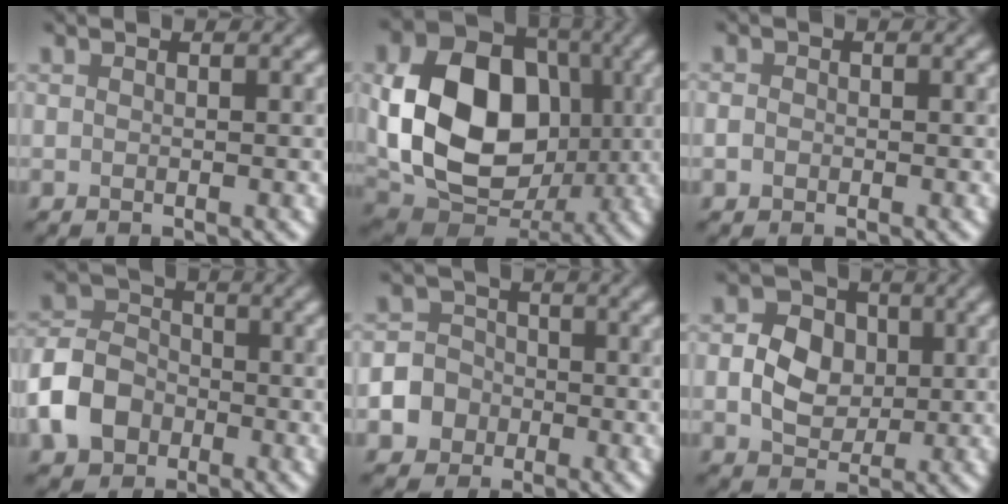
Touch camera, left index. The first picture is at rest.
{"total": 12.3, "force": [0.0, 9.4, 8.0], "torque": [-0.143, -0.007, 0.001]}
{"total": 0.7, "force": [-0.4, 0.6, 0.0], "torque": [0.000, -0.001, -0.008]}
{"total": 5.6, "force": [-2.7, 4.3, 2.4], "torque": [-0.050, 0.004, -0.064]}
{"total": 5.2, "force": [-2.6, 4.5, 0.7], "torque": [0.004, -0.009, -0.061]}
{"total": 4.0, "force": [0.0, 3.4, 2.1], "torque": [-0.040, 0.000, 0.001]}